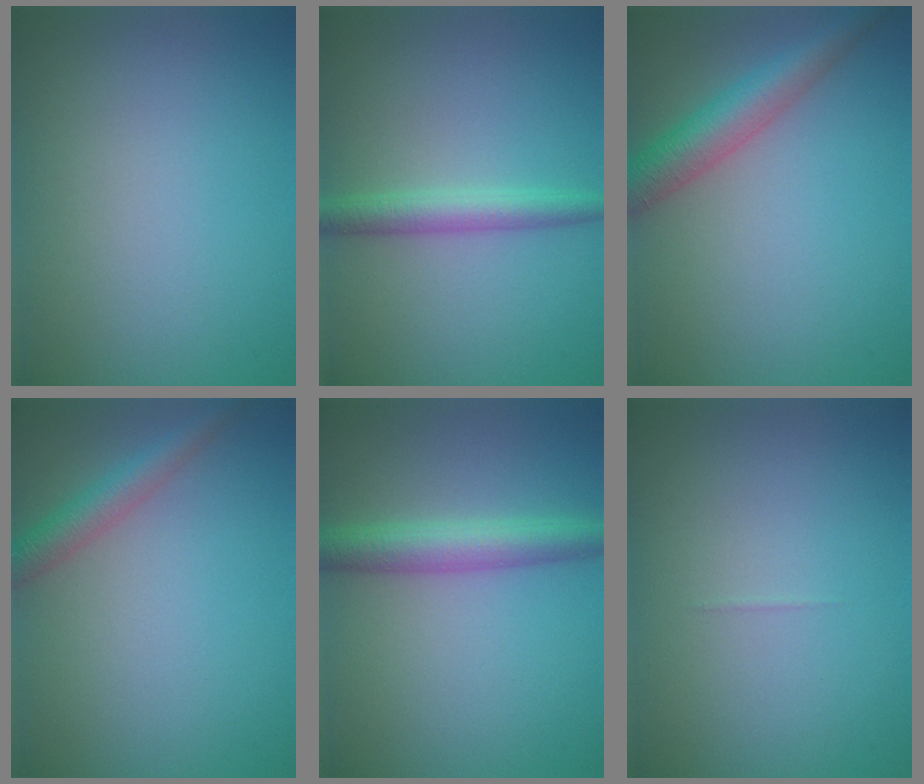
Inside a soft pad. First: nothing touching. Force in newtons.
{"total": 2.9, "press": 2.9, "slide": 0.1}
{"total": 4.4, "press": 4.4, "slide": 0.1}
{"total": 2.7, "press": 2.7, "slide": 0.1}
{"total": 3.9, "press": 3.9, "slide": 0.0}
{"total": 0.0}